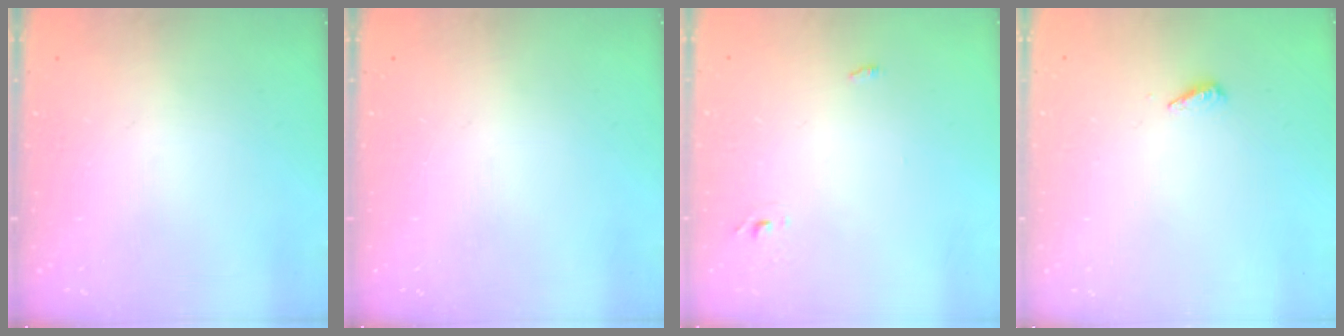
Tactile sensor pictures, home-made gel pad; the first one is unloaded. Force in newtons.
{"total": 0.0}
{"total": 2.7, "press": 2.6, "slide": 0.8}
{"total": 2.9, "press": 2.9, "slide": 0.3}